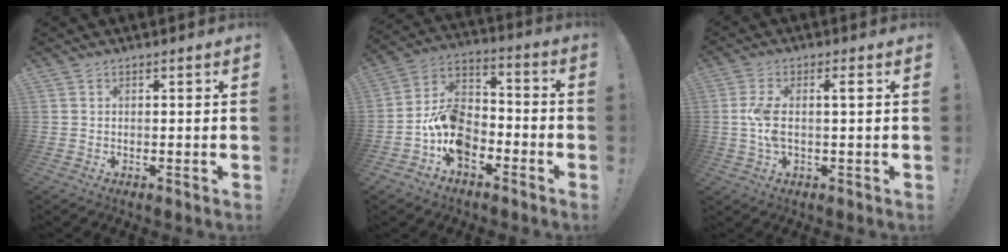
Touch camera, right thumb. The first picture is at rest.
{"total": 12.8, "force": [-6.3, 8.8, 6.9], "torque": [-0.141, 0.035, -0.112]}
{"total": 6.4, "force": [0.1, 1.6, 6.2], "torque": [-0.132, -0.004, -0.005]}